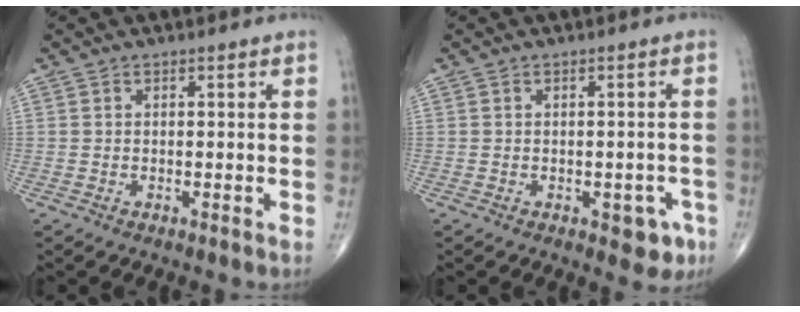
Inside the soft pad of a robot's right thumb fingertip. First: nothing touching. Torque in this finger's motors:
{"motor_torque": [0.80, 0.61, -0.11, -0.06, 0.01]}